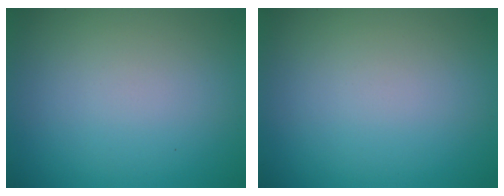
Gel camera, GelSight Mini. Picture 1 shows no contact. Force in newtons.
{"total": 0.0}